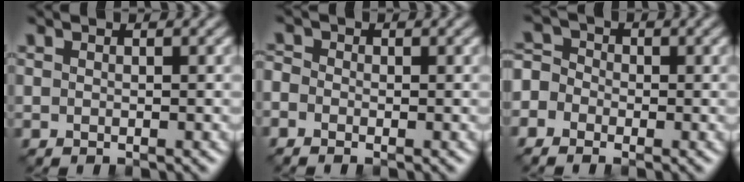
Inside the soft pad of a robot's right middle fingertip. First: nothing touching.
{"total": 1.3, "force": [-0.8, 1.0, 0.4], "torque": [-0.009, 0.000, -0.020]}
{"total": 3.6, "force": [-1.4, 3.2, 1.0], "torque": [-0.007, 0.016, -0.049]}